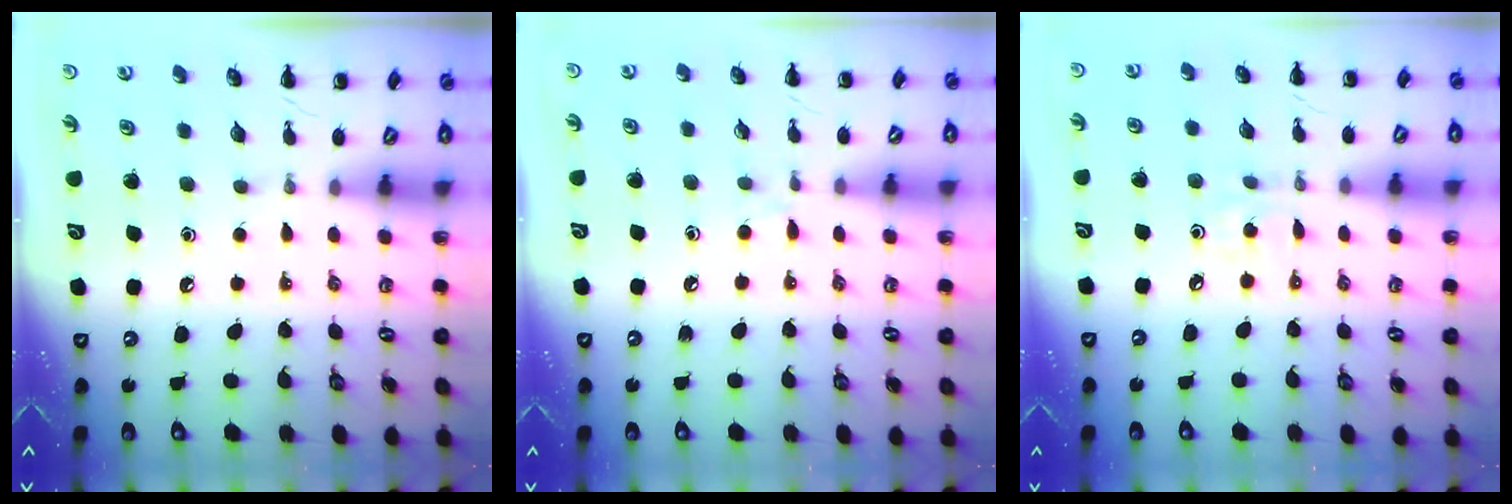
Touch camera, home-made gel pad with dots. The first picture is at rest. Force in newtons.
{"total": 5.5, "press": 5.1, "slide": 2.2}
{"total": 2.4, "press": 2.2, "slide": 0.8}